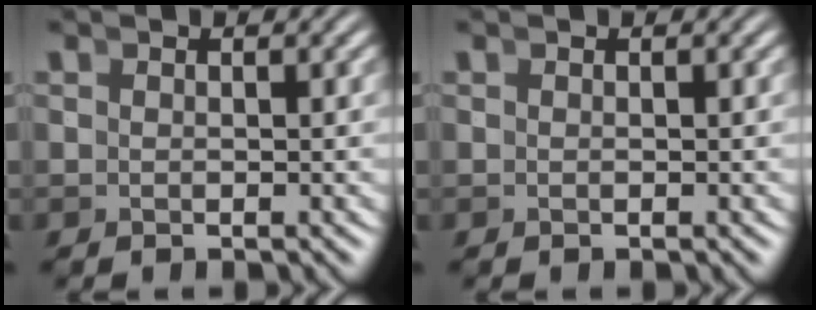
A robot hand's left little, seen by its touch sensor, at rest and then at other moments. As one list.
[{"total": 0.0}]